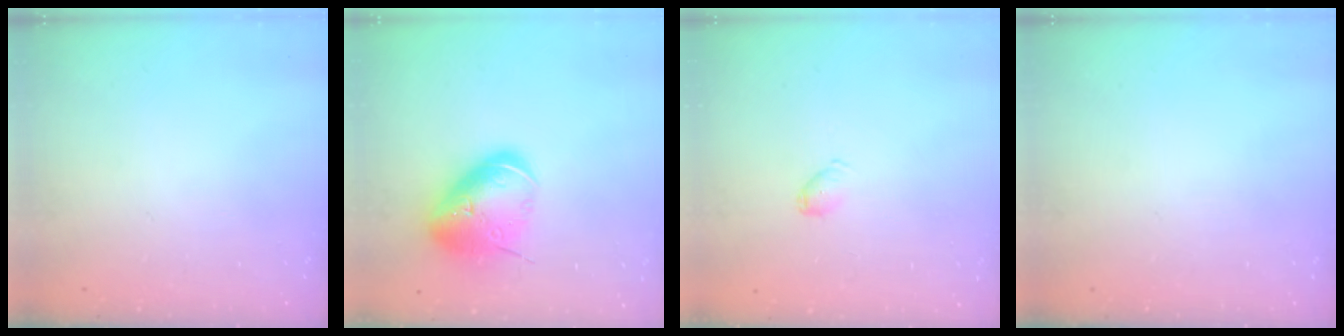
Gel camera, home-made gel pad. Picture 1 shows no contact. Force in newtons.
{"total": 18.4, "press": 18.1, "slide": 3.1}
{"total": 4.0, "press": 3.9, "slide": 0.7}
{"total": 0.0}